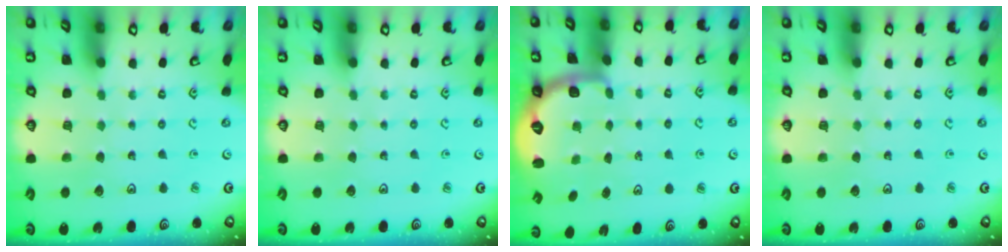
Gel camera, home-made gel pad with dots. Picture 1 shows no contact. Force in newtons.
{"total": 0.0}
{"total": 2.6, "press": 1.6, "slide": 2.1}
{"total": 0.0}